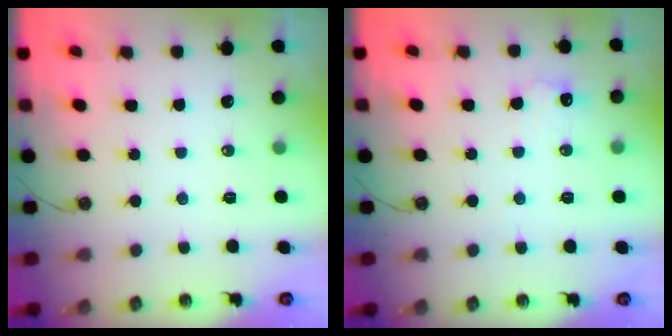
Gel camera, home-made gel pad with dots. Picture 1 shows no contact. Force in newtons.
{"total": 7.1, "press": 7.1, "slide": 0.2}